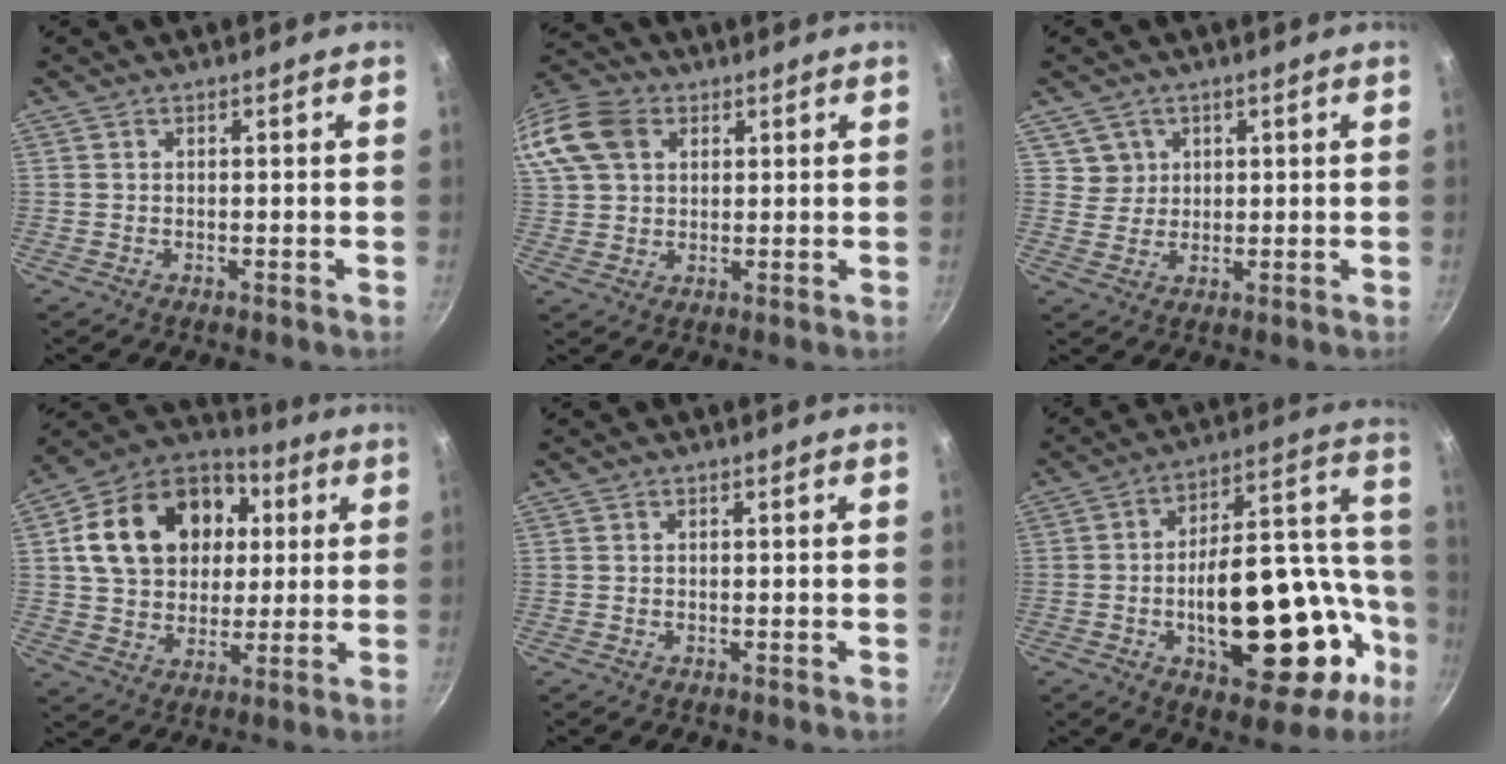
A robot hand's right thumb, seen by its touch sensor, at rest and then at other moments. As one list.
[{"total": 19.4, "force": [7.1, 14.6, 10.7], "torque": [-0.261, 0.039, 0.127]}, {"total": 3.9, "force": [1.7, 3.5, 0.2], "torque": [0.027, 0.006, 0.030]}, {"total": 21.7, "force": [4.8, 16.5, 13.3], "torque": [-0.203, 0.022, 0.076]}, {"total": 0.0}, {"total": 28.6, "force": [-8.6, 14.2, 23.2], "torque": [-0.280, 0.066, -0.106]}]